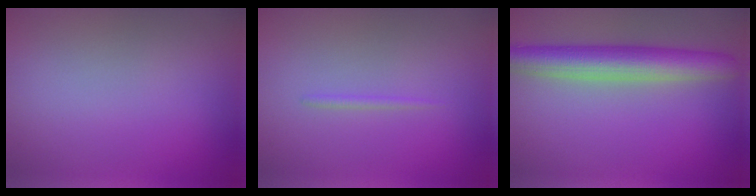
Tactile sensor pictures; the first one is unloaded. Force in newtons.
{"total": 0.6, "press": 0.6, "slide": 0.0}
{"total": 5.9, "press": 5.9, "slide": 0.2}